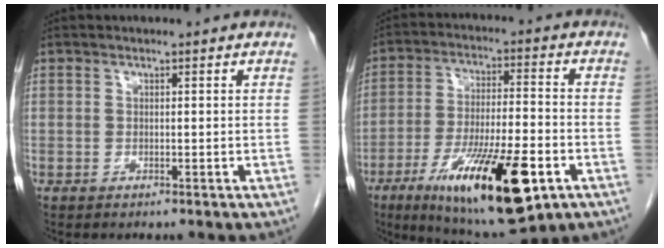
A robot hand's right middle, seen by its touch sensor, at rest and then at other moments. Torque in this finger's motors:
{"motor_torque": [1.09, -1.04, 0.70, 0.16]}